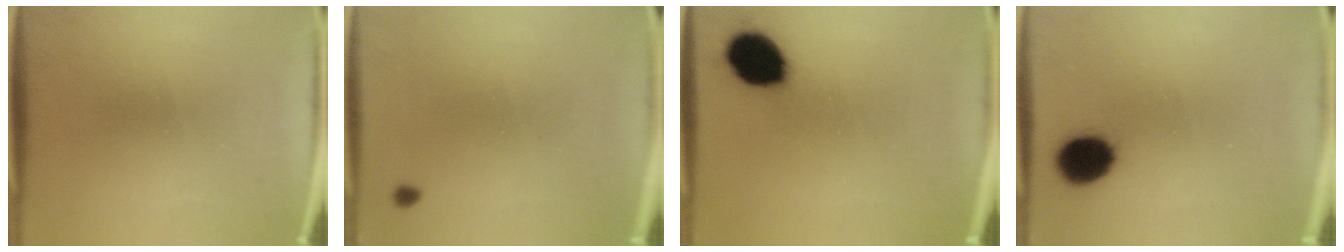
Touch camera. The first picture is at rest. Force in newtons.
{"total": 0.8}
{"total": 12.4}
{"total": 9.5}